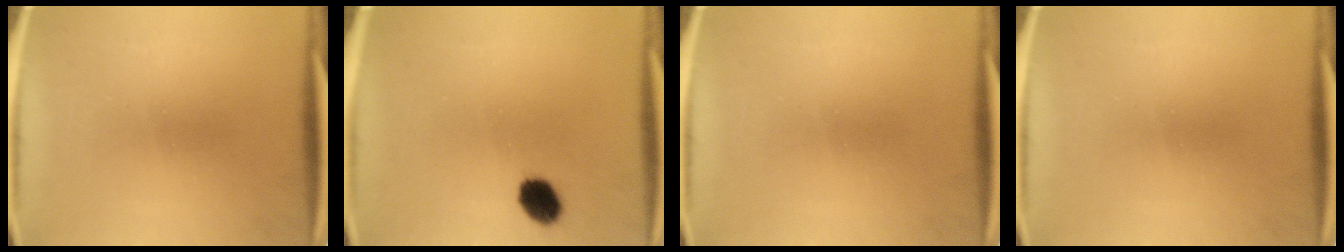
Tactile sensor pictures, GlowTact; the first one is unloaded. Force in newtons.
{"total": 5.5}
{"total": 0.0}
{"total": 0.0}